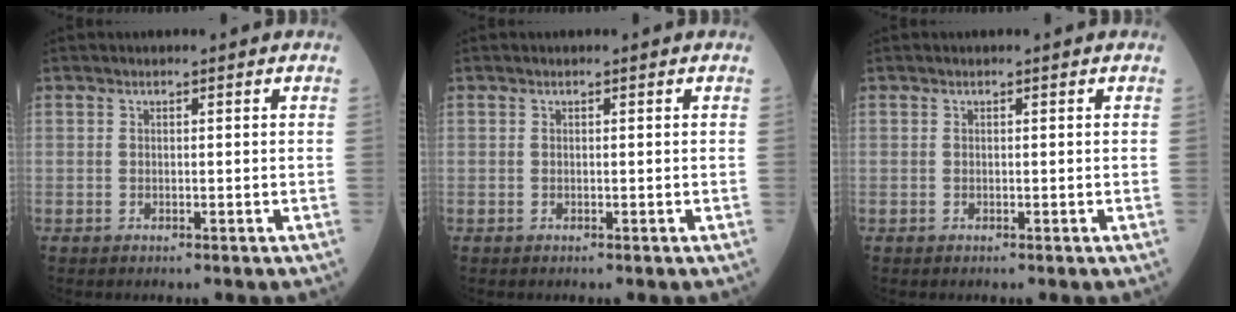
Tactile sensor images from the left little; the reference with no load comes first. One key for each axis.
{"total": 0.0}
{"total": 0.0}